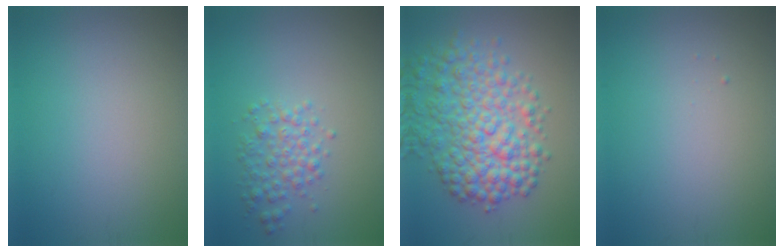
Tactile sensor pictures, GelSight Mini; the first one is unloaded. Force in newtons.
{"total": 2.6, "press": 2.6, "slide": 0.0}
{"total": 7.8, "press": 7.8, "slide": 0.1}
{"total": 0.0}